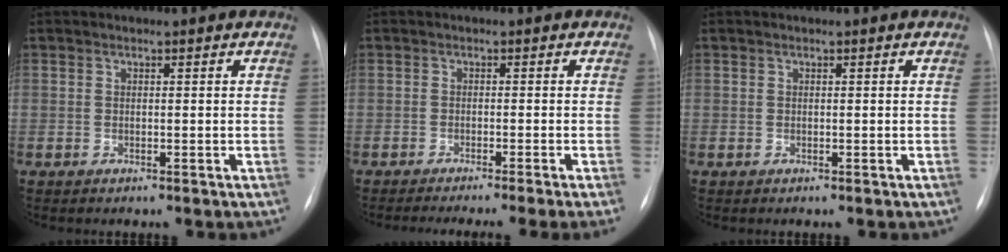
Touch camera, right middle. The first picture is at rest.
{"total": 9.9, "force": [-8.4, -1.5, 5.1], "torque": [-0.045, -0.025, -0.116]}
{"total": 0.0}